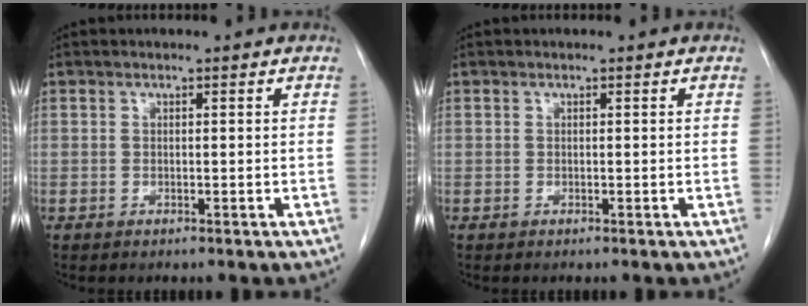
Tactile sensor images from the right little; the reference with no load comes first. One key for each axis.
{"total": 0.0}